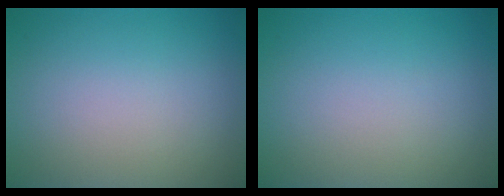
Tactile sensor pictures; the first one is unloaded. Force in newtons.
{"total": 0.0}